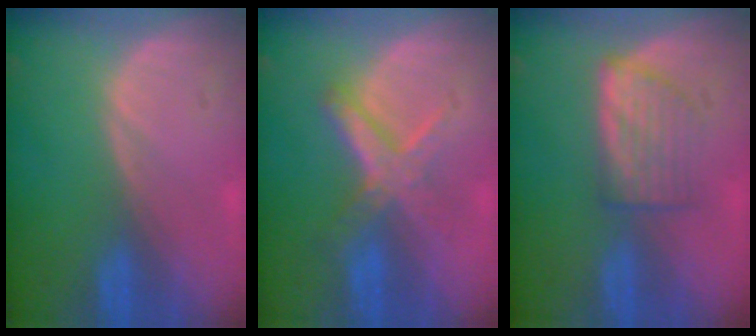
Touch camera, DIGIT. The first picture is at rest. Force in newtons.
{"total": 6.4, "press": 5.7, "slide": 3.0}
{"total": 5.0, "press": 4.9, "slide": 0.7}